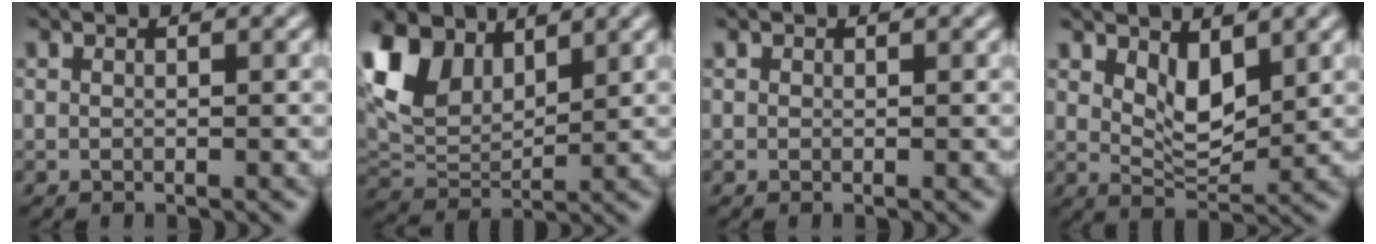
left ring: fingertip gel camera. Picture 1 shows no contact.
{"total": 8.0, "force": [3.3, 5.1, 5.1], "torque": [-0.137, 0.019, 0.071]}
{"total": 0.0}
{"total": 3.4, "force": [1.1, 1.8, 2.7], "torque": [-0.064, -0.008, 0.026]}